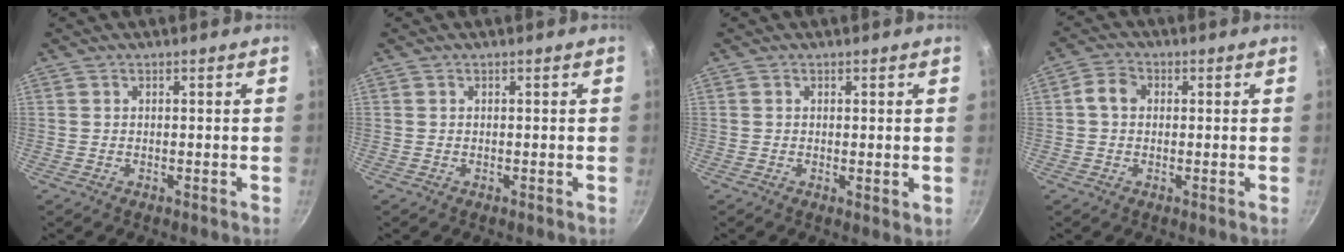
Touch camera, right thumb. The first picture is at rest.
{"total": 0.0}
{"total": 1.4, "force": [0.3, 0.5, 1.3], "torque": [-0.019, -0.005, 0.003]}
{"total": 4.1, "force": [0.5, 3.2, 2.6], "torque": [-0.044, 0.011, -0.002]}